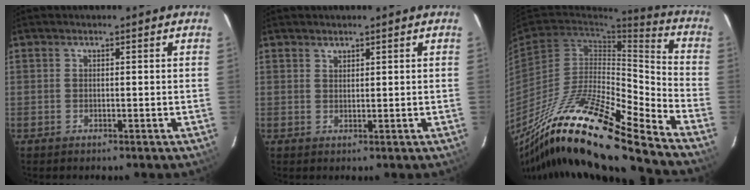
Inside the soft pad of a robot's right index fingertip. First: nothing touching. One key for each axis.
{"total": 1.0, "fx": 0.9, "fy": 0.4, "fz": 0.1, "tx": -0.003, "ty": 0.002, "tz": 0.018}
{"total": 24.7, "fx": -19.0, "fy": 2.9, "fz": 15.6, "tx": -0.271, "ty": -0.035, "tz": -0.340}